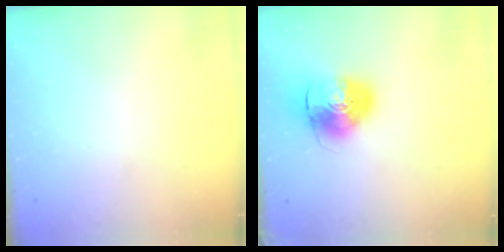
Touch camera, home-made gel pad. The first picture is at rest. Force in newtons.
{"total": 10.1, "press": 10.0, "slide": 1.6}